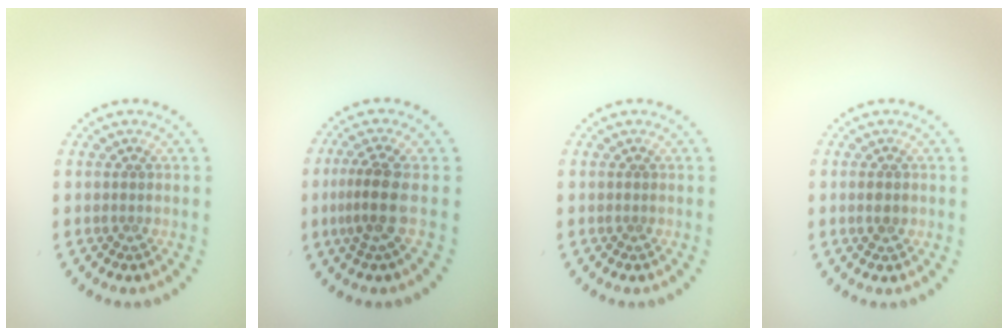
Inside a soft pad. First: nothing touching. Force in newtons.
{"total": 2.8, "press": 2.1, "slide": 1.8}
{"total": 0.0}
{"total": 1.0, "press": 1.0, "slide": 0.1}